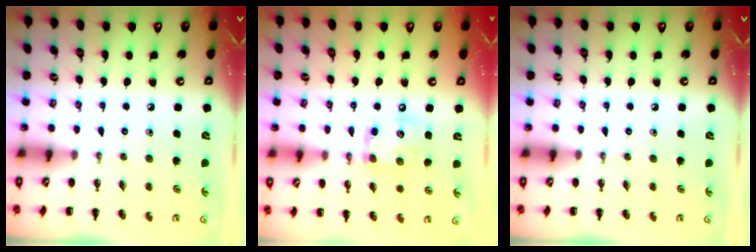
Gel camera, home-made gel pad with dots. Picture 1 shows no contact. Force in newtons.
{"total": 10.1, "press": 10.1, "slide": 0.6}
{"total": 0.0}